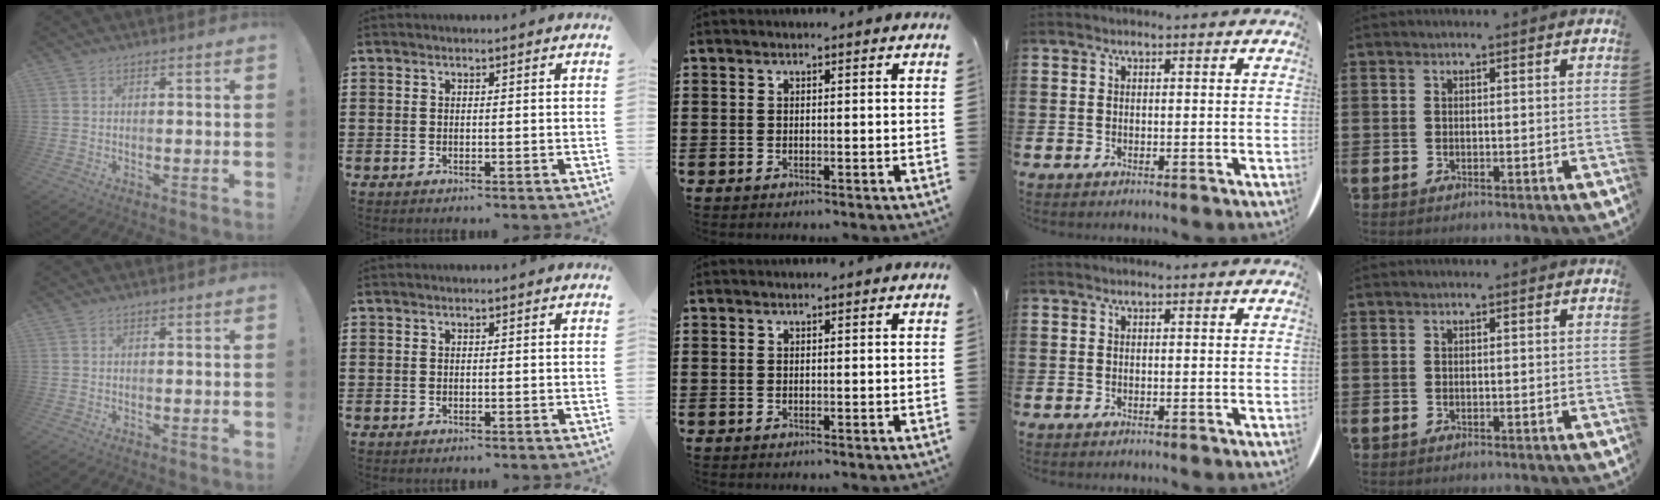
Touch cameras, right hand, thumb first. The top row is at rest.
{}